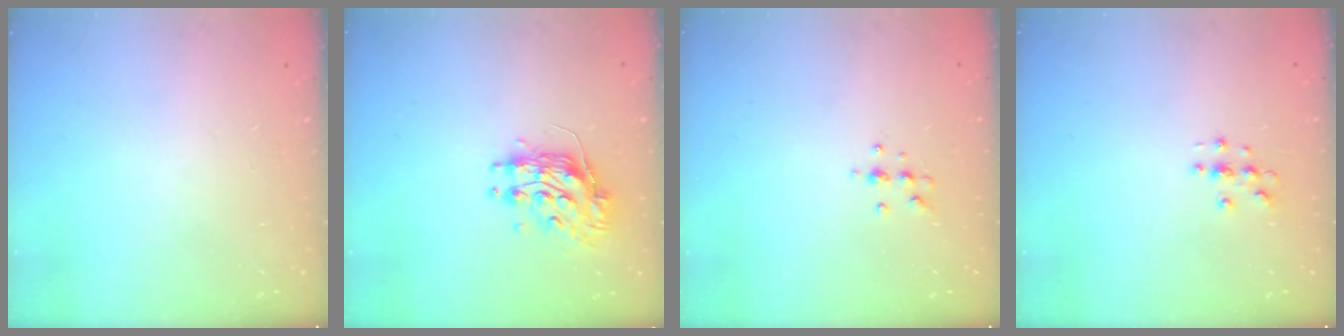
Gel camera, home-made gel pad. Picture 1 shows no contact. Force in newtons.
{"total": 10.1, "press": 10.1, "slide": 0.4}
{"total": 4.8, "press": 4.8, "slide": 0.9}
{"total": 3.1, "press": 3.1, "slide": 0.3}